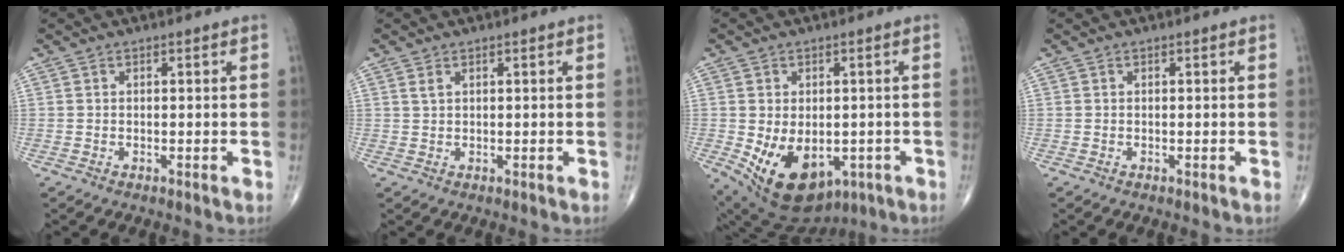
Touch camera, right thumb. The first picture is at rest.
{"total": 1.1, "force": [0.6, 0.5, 0.7], "torque": [-0.014, 0.006, 0.015]}
{"total": 14.7, "force": [-4.2, 9.6, 10.3], "torque": [-0.163, -0.006, -0.040]}
{"total": 0.0}